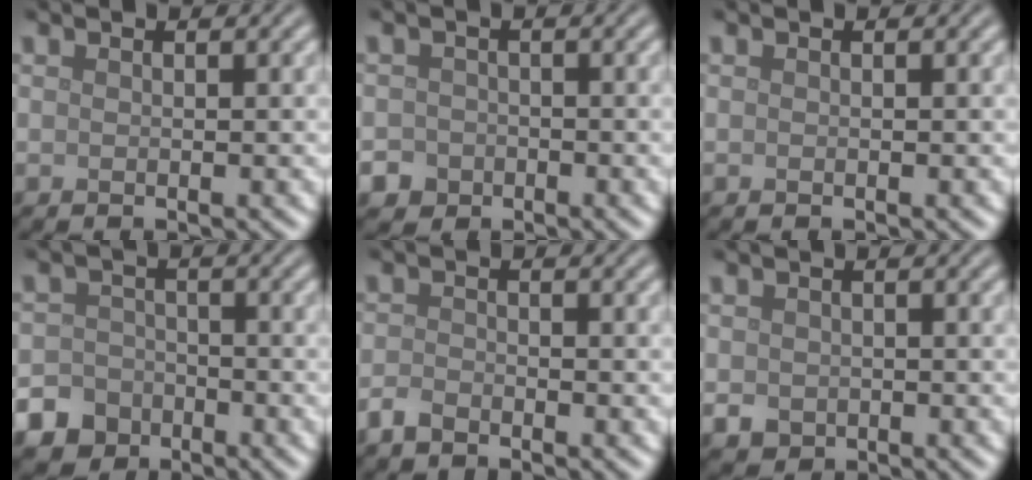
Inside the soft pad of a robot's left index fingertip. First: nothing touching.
{"total": 2.7, "force": [-1.5, 2.3, 0.2], "torque": [0.016, 0.000, -0.027]}
{"total": 0.0}
{"total": 6.6, "force": [-4.2, 5.0, 0.9], "torque": [-0.002, -0.019, -0.085]}
{"total": 1.5, "force": [-1.2, 0.6, 0.6], "torque": [-0.011, 0.001, -0.029]}
{"total": 1.7, "force": [-0.4, 1.5, 0.6], "torque": [-0.009, -0.008, -0.009]}